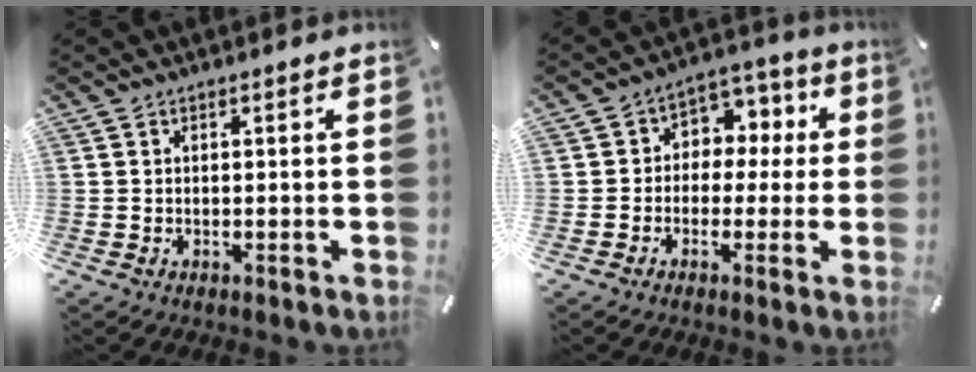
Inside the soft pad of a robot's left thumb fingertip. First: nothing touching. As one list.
[{"total": 6.8, "force": [-0.8, 6.3, 2.3], "torque": [-0.029, 0.011, -0.018]}]